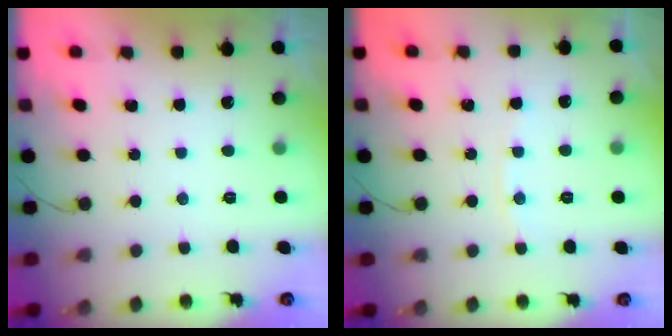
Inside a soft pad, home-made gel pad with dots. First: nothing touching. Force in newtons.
{"total": 5.2, "press": 5.2, "slide": 0.6}